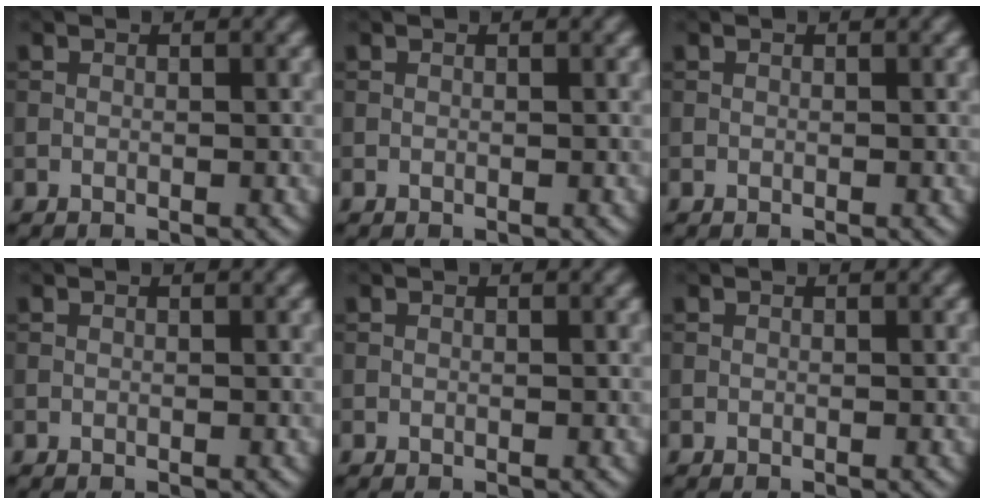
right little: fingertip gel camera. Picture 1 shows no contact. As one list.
[{"total": 0.0}, {"total": 0.0}, {"total": 0.0}, {"total": 0.0}, {"total": 0.0}]